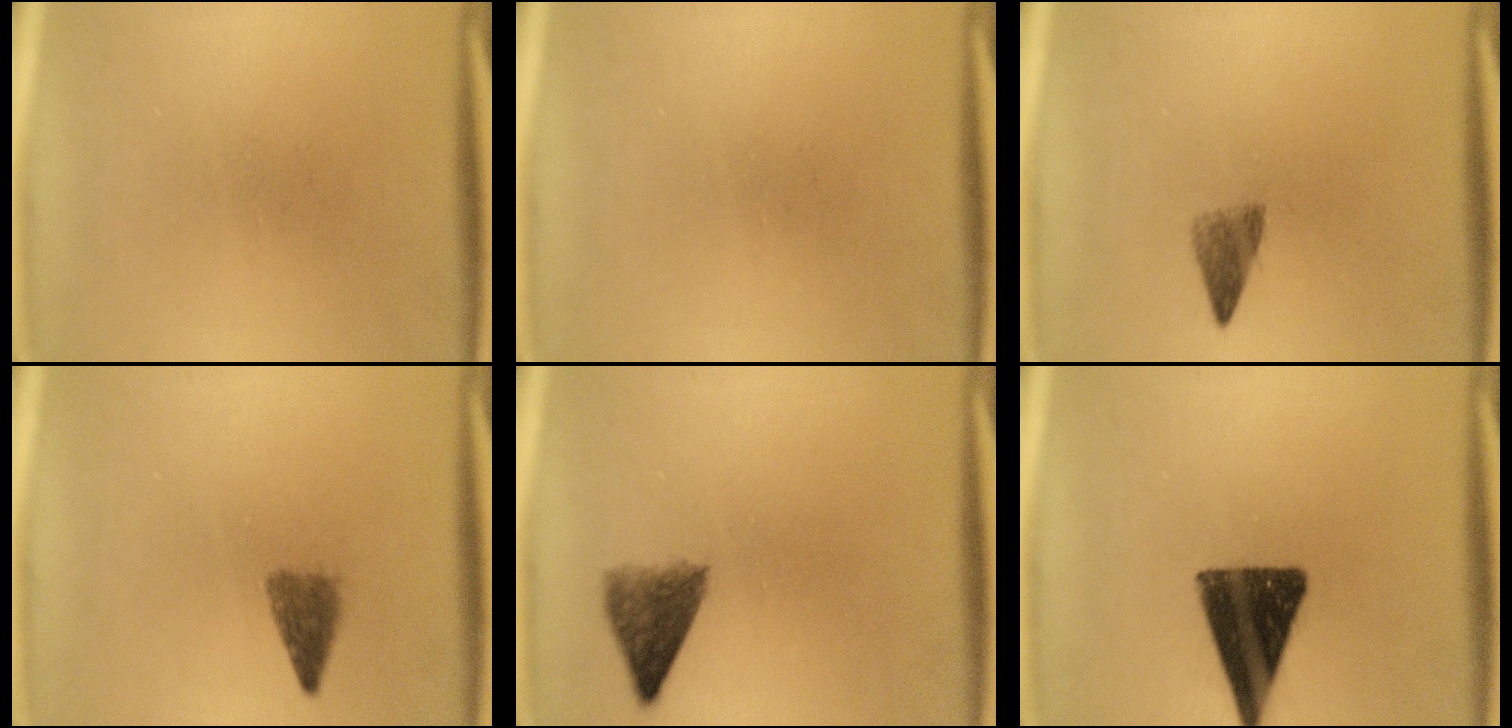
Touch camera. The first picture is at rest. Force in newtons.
{"total": 0.0}
{"total": 2.8}
{"total": 2.8}
{"total": 5.0}
{"total": 14.1}